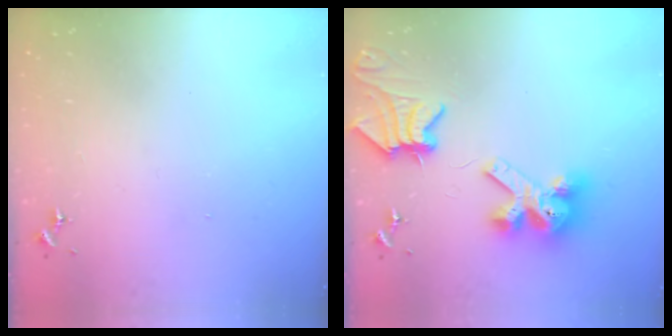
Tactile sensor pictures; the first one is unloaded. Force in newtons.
{"total": 11.9, "press": 11.8, "slide": 1.5}